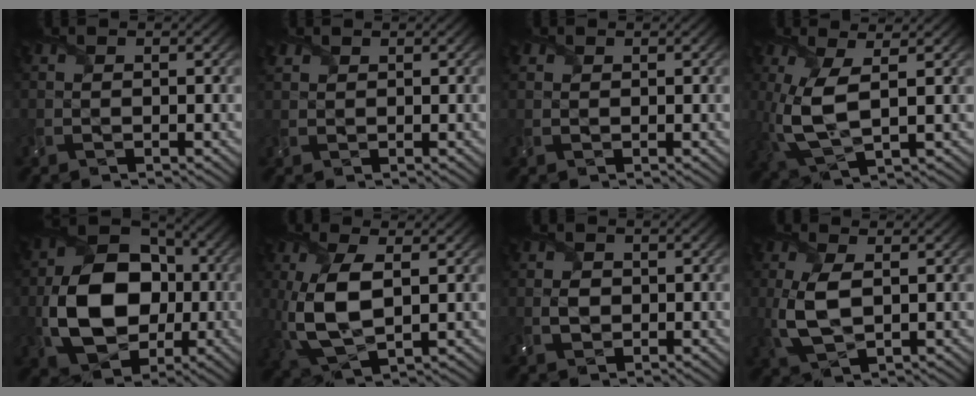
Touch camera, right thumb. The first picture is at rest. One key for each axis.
{"total": 1.4, "fx": 1.1, "fy": 0.9, "fz": 0.3, "tx": -0.014, "ty": 0.006, "tz": 0.025}
{"total": 1.2, "fx": 0.8, "fy": 0.9, "fz": 0.2, "tx": -0.009, "ty": 0.005, "tz": 0.016}
{"total": 7.8, "fx": 0.7, "fy": 3.1, "fz": 7.1, "tx": -0.174, "ty": -0.003, "tz": 0.014}
{"total": 13.7, "fx": -1.5, "fy": 10.0, "fz": 9.2, "tx": -0.173, "ty": -0.003, "tz": -0.028}
{"total": 9.0, "fx": 0.5, "fy": 4.2, "fz": 7.9, "tx": -0.190, "ty": -0.004, "tz": 0.014}
{"total": 2.0, "fx": -0.1, "fy": 1.7, "fz": 1.0, "tx": -0.026, "ty": -0.004, "tz": -0.005}
{"total": 6.1, "fx": 0.3, "fy": 3.1, "fz": 5.2, "tx": -0.137, "ty": -0.004, "tz": 0.009}